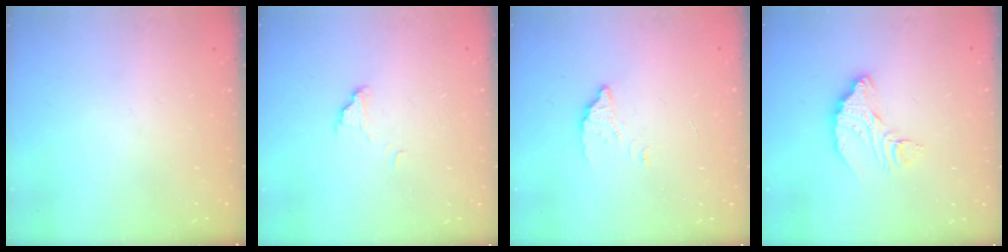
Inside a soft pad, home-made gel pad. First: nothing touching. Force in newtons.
{"total": 5.9, "press": 5.9, "slide": 0.5}
{"total": 2.3, "press": 2.3, "slide": 0.2}
{"total": 10.9, "press": 10.9, "slide": 1.0}